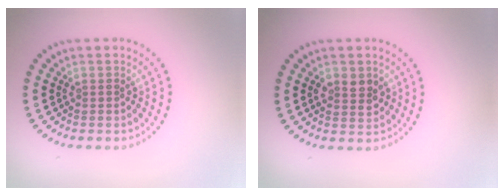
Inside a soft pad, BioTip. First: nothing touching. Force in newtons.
{"total": 2.2, "press": 2.1, "slide": 0.2}